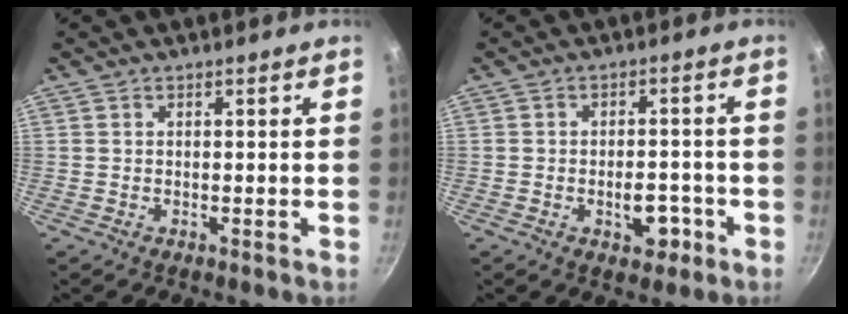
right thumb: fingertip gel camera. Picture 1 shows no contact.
{"total": 5.9, "force": [-2.4, 3.5, 4.1], "torque": [-0.028, 0.016, -0.031]}